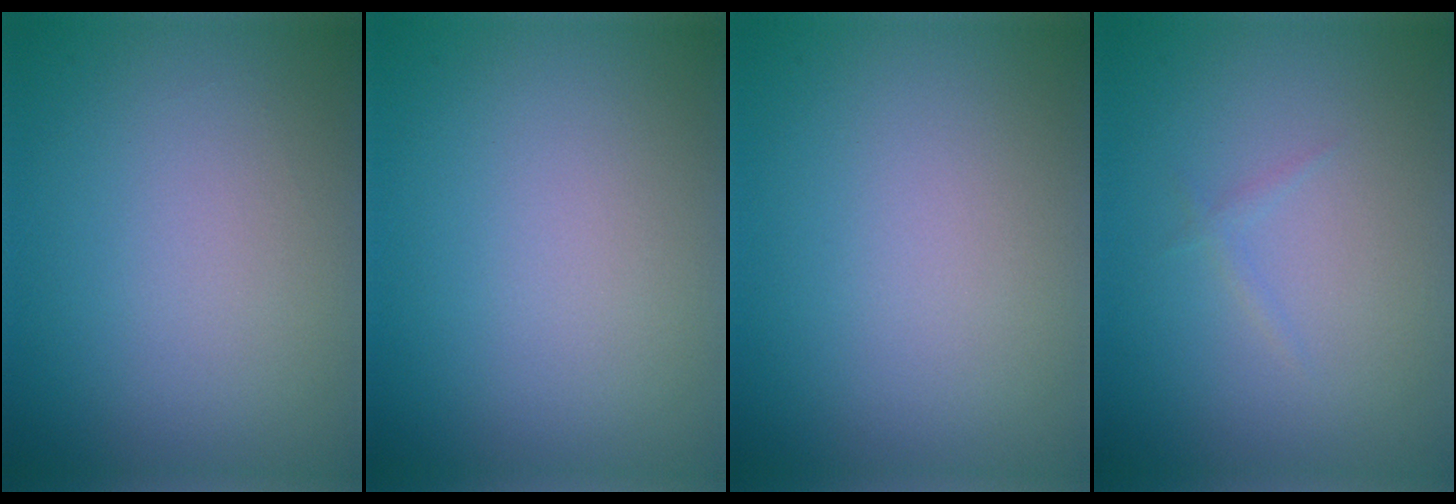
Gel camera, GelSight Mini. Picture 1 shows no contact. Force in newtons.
{"total": 0.0}
{"total": 0.0}
{"total": 0.5, "press": 0.5, "slide": 0.1}